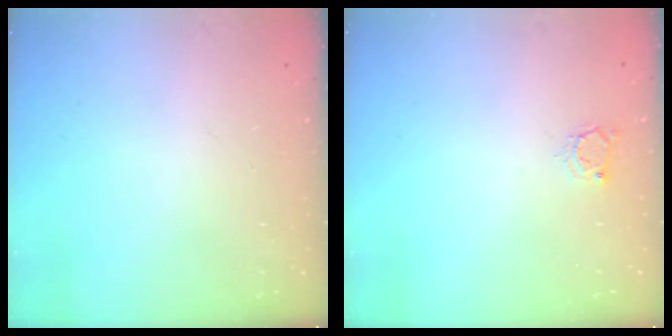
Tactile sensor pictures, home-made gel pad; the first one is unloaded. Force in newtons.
{"total": 2.9, "press": 2.9, "slide": 0.4}